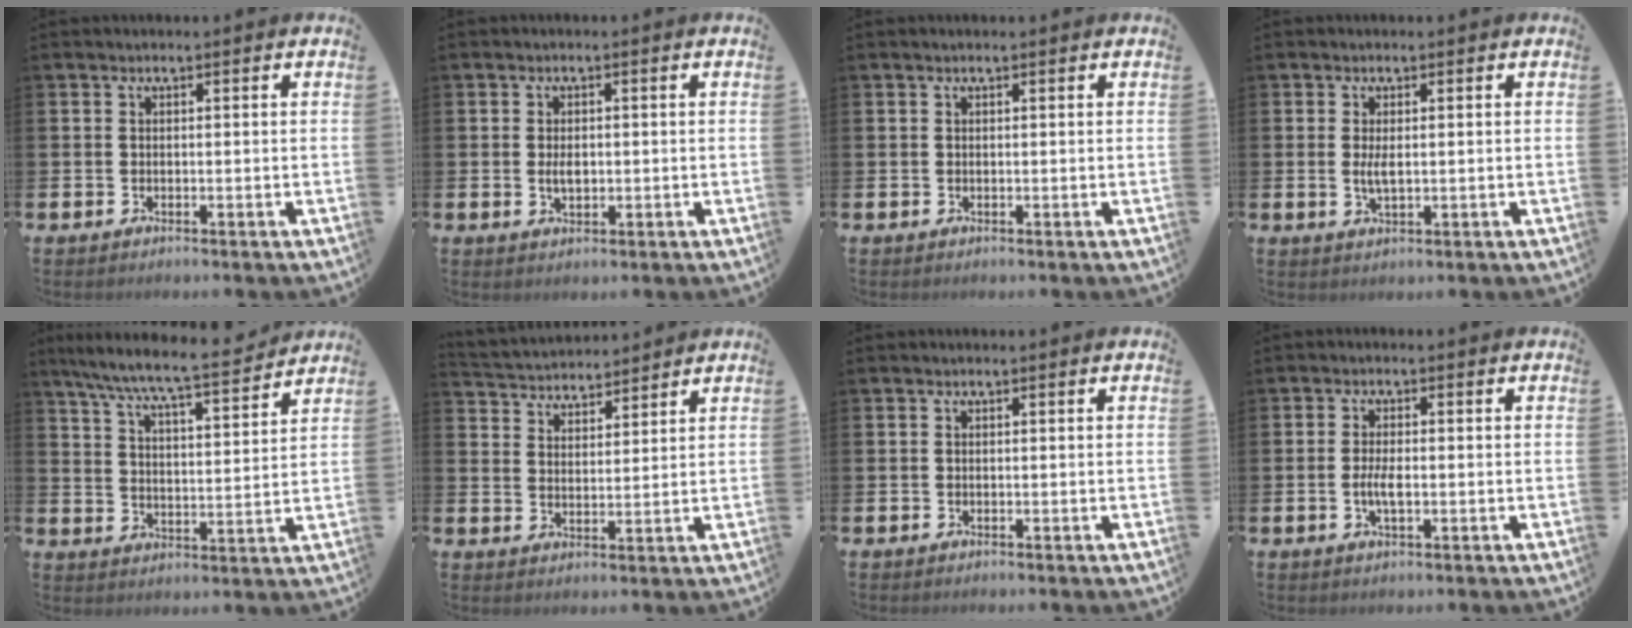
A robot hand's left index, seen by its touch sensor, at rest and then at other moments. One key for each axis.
{"total": 2.0, "fx": 0.0, "fy": 1.2, "fz": 1.6, "tx": -0.017, "ty": -0.001, "tz": -0.003}
{"total": 0.0}
{"total": 2.2, "fx": 0.3, "fy": 0.8, "fz": 2.1, "tx": -0.025, "ty": -0.006, "tz": 0.000}
{"total": 8.1, "fx": 7.5, "fy": 0.2, "fz": 3.1, "tx": -0.088, "ty": -0.052, "tz": 0.130}
{"total": 3.7, "fx": 3.6, "fy": 0.8, "fz": -0.5, "tx": -0.010, "ty": -0.024, "tz": 0.063}
{"total": 0.0}
{"total": 2.7, "fx": -0.4, "fy": 1.0, "fz": 2.5, "tx": -0.039, "ty": -0.003, "tz": -0.008}